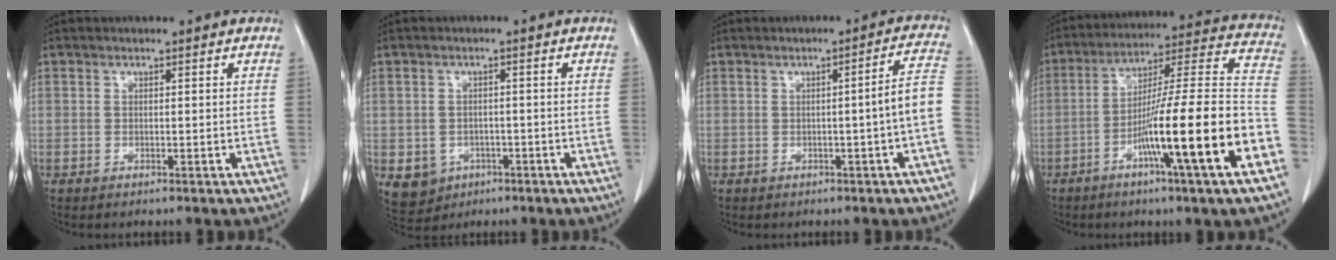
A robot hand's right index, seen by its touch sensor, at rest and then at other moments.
{"total": 5.5, "force": [-2.0, 4.9, 1.3], "torque": [-0.021, 0.003, -0.020]}
{"total": 5.3, "force": [-1.3, -0.8, 5.0], "torque": [-0.058, 0.011, -0.021]}
{"total": 21.3, "force": [-8.3, -0.5, 19.6], "torque": [-0.277, -0.005, -0.139]}